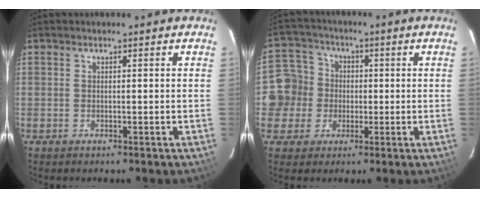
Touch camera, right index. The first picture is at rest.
{"total": 8.6, "force": [-0.9, 8.4, 1.4], "torque": [-0.042, 0.030, -0.023]}